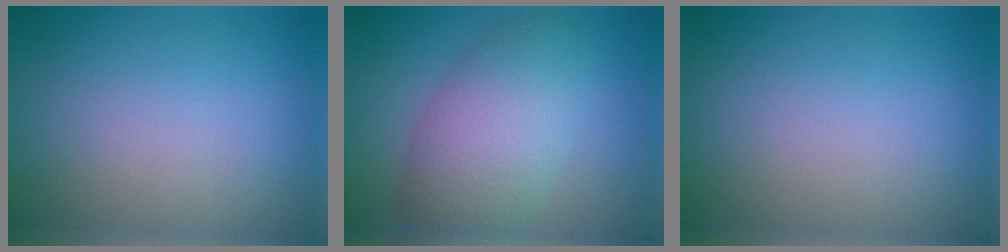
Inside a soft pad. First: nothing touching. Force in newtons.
{"total": 5.3, "press": 5.3, "slide": 0.3}
{"total": 0.0}